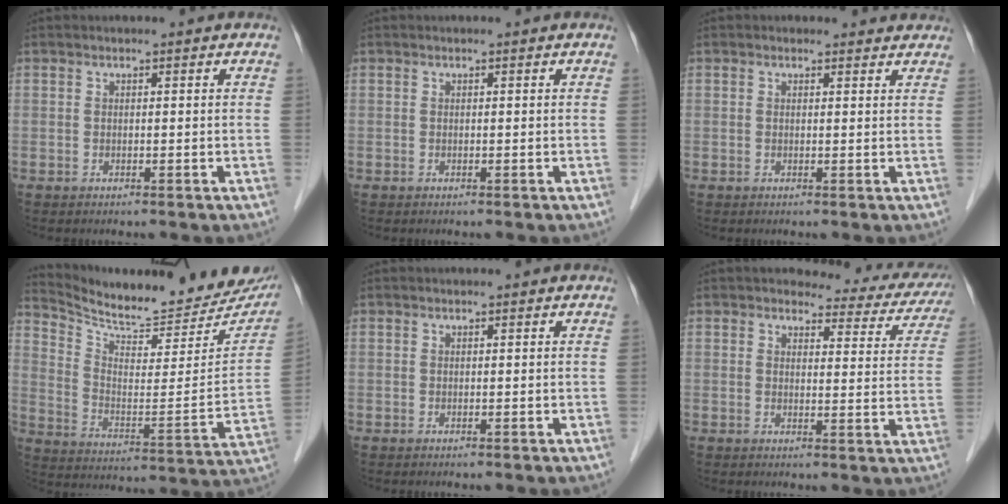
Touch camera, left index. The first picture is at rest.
{"total": 0.0}
{"total": 2.1, "force": [1.9, 0.8, 0.0], "torque": [-0.001, -0.004, 0.008]}
{"total": 22.3, "force": [20.4, 5.2, 7.5], "torque": [-0.120, -0.069, 0.281]}
{"total": 0.0}
{"total": 10.7, "force": [9.9, 3.4, 1.9], "torque": [0.006, -0.028, 0.084]}